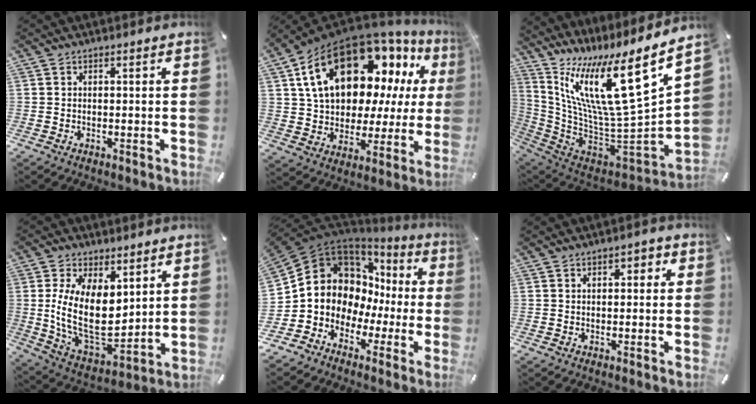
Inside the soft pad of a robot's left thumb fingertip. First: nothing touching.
{"total": 21.7, "force": [10.4, 12.8, 14.2], "torque": [-0.244, -0.058, 0.182]}
{"total": 19.1, "force": [9.7, 5.1, 15.6], "torque": [-0.271, -0.111, 0.153]}
{"total": 16.8, "force": [3.4, 10.8, 12.4], "torque": [-0.249, -0.041, 0.067]}
{"total": 10.1, "force": [1.5, 9.7, 2.4], "torque": [-0.055, -0.044, 0.038]}
{"total": 2.0, "force": [0.3, 1.3, 1.5], "torque": [-0.023, 0.007, 0.000]}